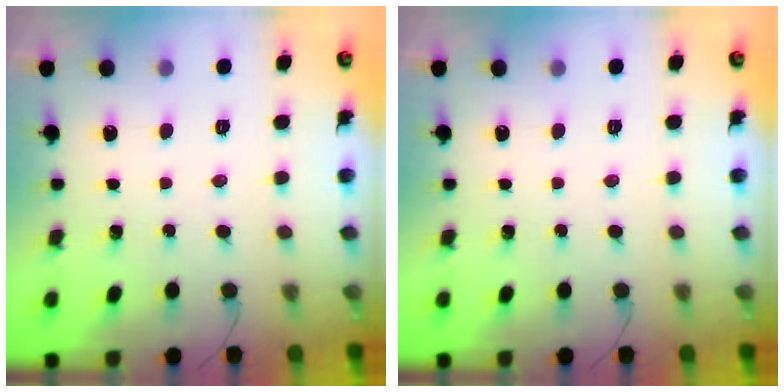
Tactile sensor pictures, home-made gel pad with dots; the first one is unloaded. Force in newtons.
{"total": 0.0}